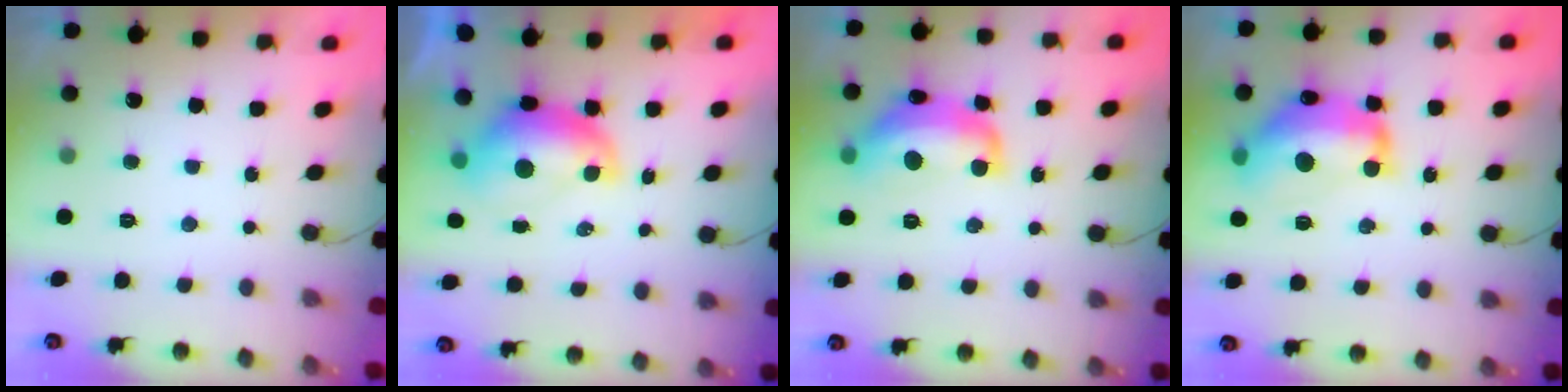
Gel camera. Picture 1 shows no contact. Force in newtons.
{"total": 9.2, "press": 9.1, "slide": 1.0}
{"total": 14.0, "press": 13.9, "slide": 1.0}
{"total": 16.4, "press": 16.3, "slide": 1.3}